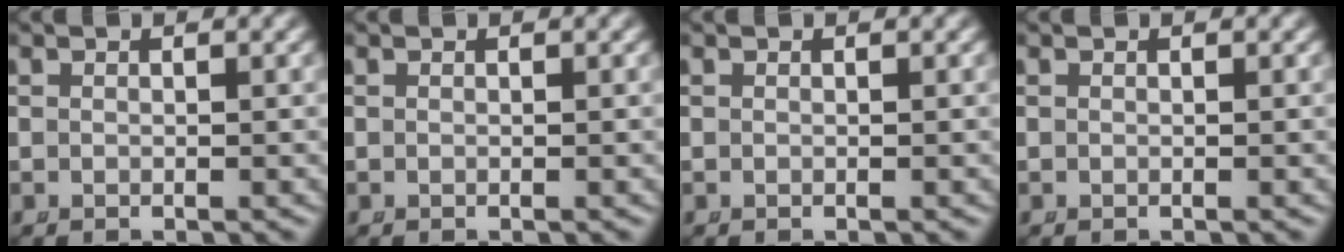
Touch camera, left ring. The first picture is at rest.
{"total": 0.0}
{"total": 0.0}
{"total": 0.0}